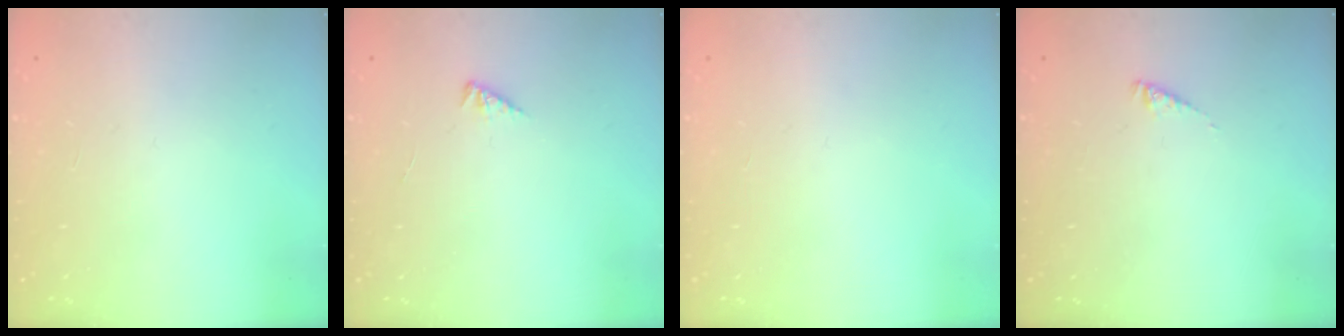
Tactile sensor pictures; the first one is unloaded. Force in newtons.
{"total": 1.4, "press": 1.3, "slide": 0.3}
{"total": 0.0}
{"total": 1.4, "press": 1.4, "slide": 0.2}